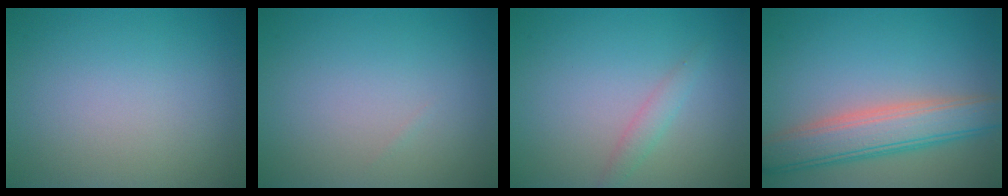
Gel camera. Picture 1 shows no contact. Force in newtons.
{"total": 0.0}
{"total": 1.3, "press": 1.3, "slide": 0.0}
{"total": 5.9, "press": 5.9, "slide": 0.3}